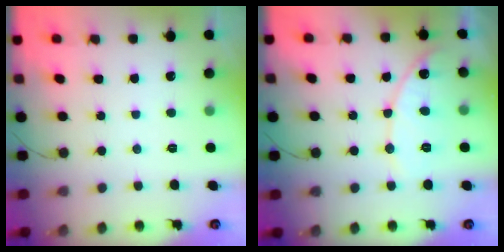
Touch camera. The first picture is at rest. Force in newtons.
{"total": 10.6, "press": 10.6, "slide": 0.9}